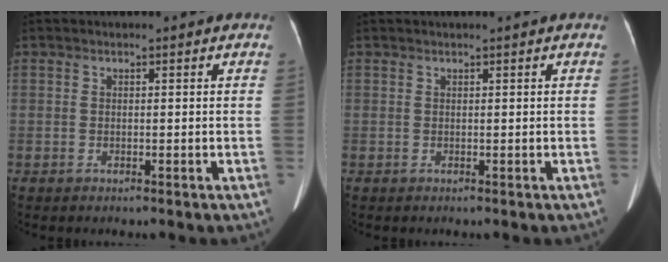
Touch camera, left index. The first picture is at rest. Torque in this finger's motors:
{"motor_torque": [0.89, -1.25, 0.03, 0.05]}